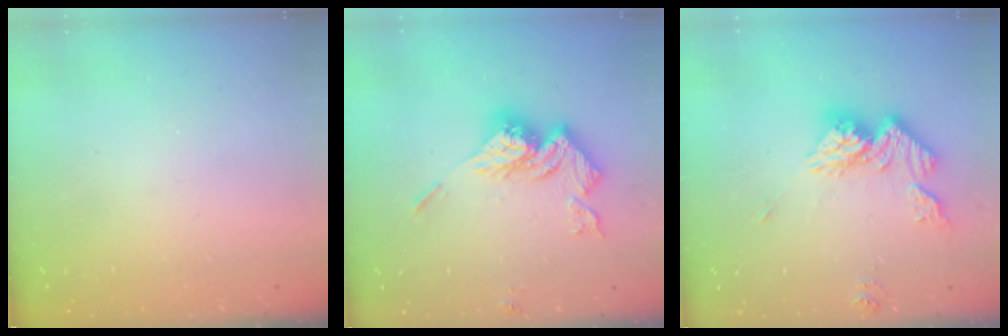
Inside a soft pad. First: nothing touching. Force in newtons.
{"total": 16.4, "press": 16.4, "slide": 1.7}
{"total": 14.8, "press": 14.7, "slide": 1.6}